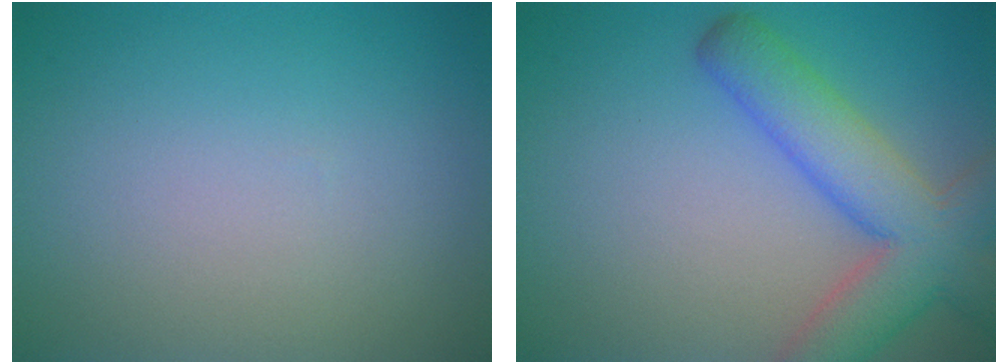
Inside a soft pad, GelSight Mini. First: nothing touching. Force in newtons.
{"total": 7.3, "press": 7.3, "slide": 0.4}